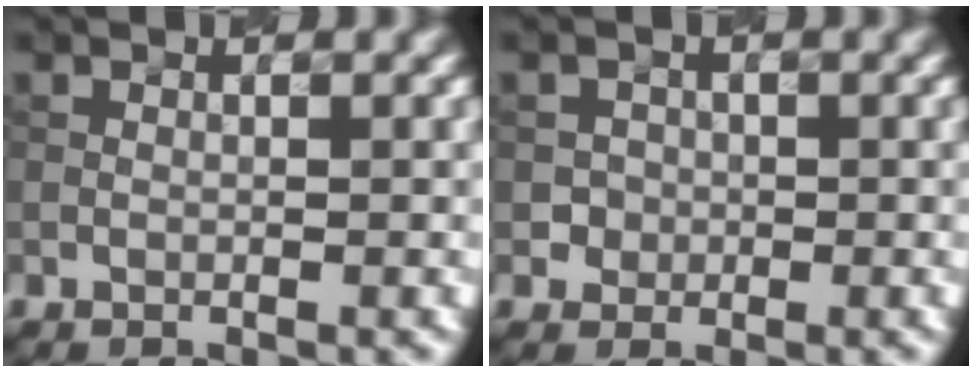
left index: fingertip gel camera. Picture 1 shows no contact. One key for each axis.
{"total": 1.5, "fx": -0.2, "fy": 1.5, "fz": 0.1, "tx": 0.016, "ty": -0.002, "tz": -0.003}